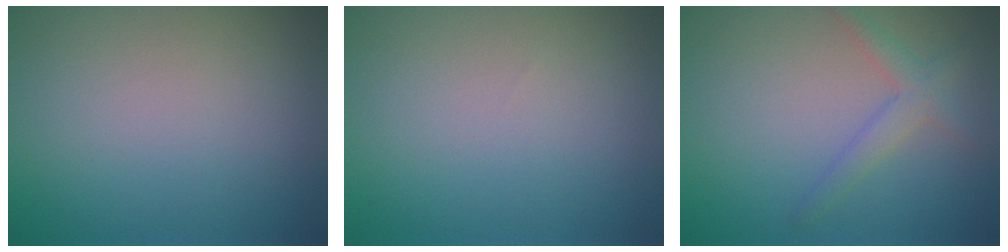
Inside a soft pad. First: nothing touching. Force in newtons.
{"total": 0.0}
{"total": 2.1, "press": 2.1, "slide": 0.1}